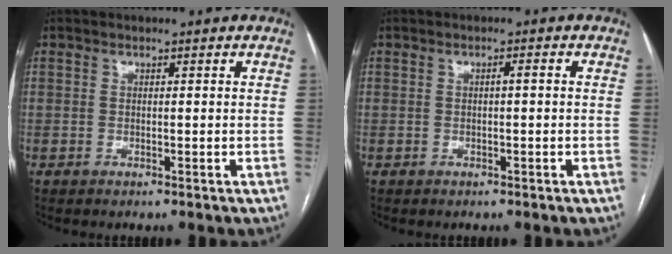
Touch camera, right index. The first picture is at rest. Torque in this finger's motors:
{"motor_torque": [0.23, 0.01, 0.02, 0.02]}